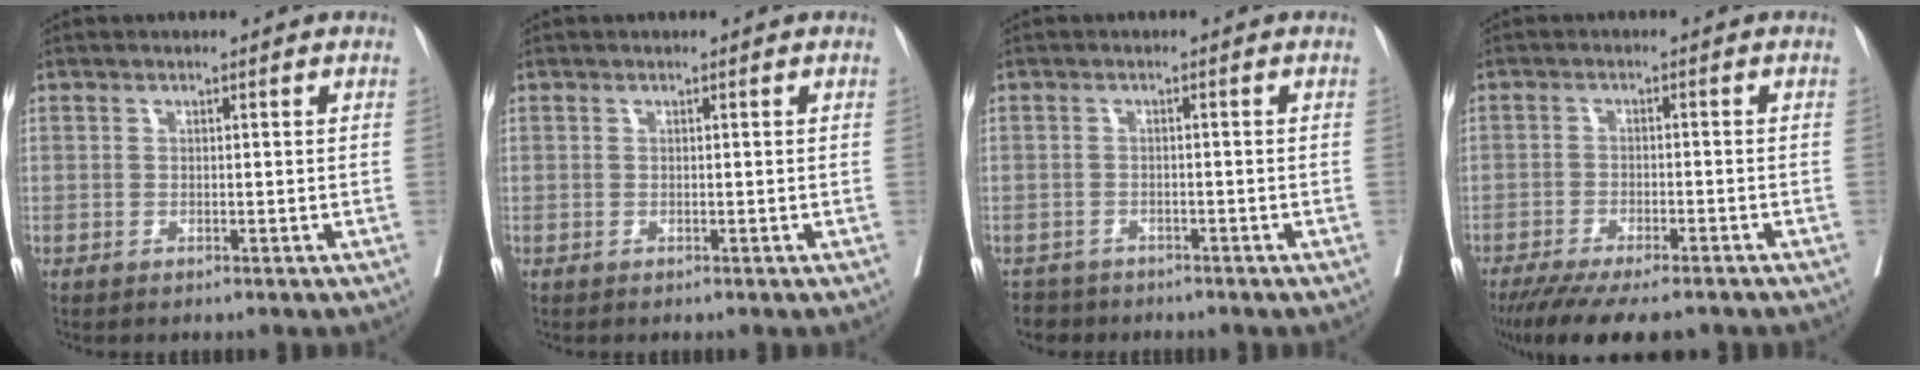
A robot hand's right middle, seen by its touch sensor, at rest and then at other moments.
{"total": 0.0}
{"total": 3.4, "force": [-3.0, 1.5, -0.4], "torque": [0.005, -0.001, -0.052]}
{"total": 12.6, "force": [-10.2, 3.0, 6.7], "torque": [-0.109, -0.025, -0.153]}